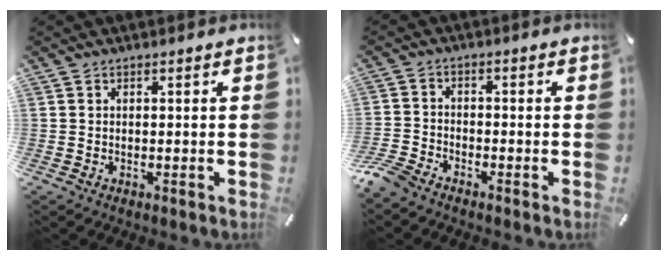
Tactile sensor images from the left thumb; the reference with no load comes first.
{"total": 4.8, "force": [-4.1, 1.8, 1.8], "torque": [-0.059, 0.008, -0.087]}